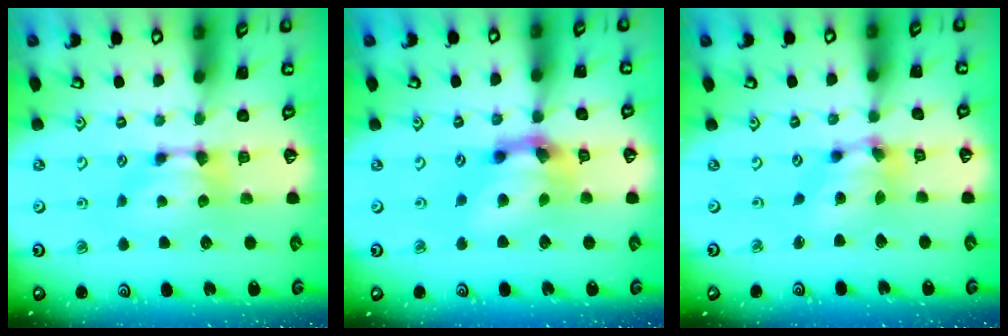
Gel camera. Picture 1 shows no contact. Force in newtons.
{"total": 6.6, "press": 6.2, "slide": 2.3}
{"total": 6.4, "press": 6.1, "slide": 1.9}